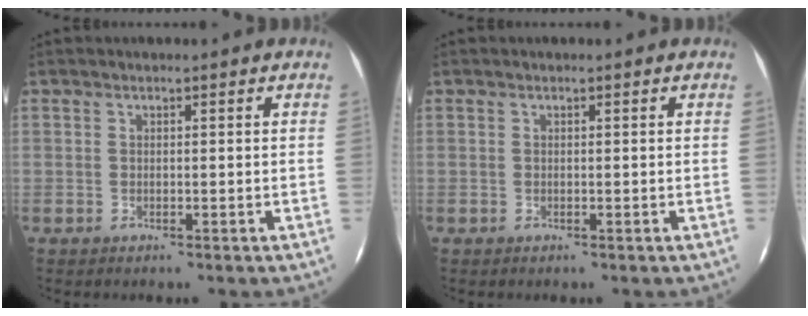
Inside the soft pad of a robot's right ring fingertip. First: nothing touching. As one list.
[{"total": 0.0}]